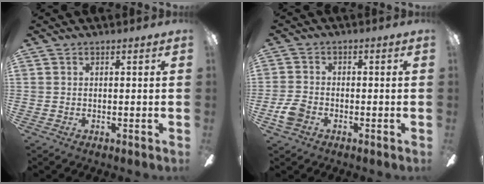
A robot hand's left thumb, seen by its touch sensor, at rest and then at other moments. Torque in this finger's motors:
{"motor_torque": [-0.03, 0.03, 0.16, -0.16, 0.02]}